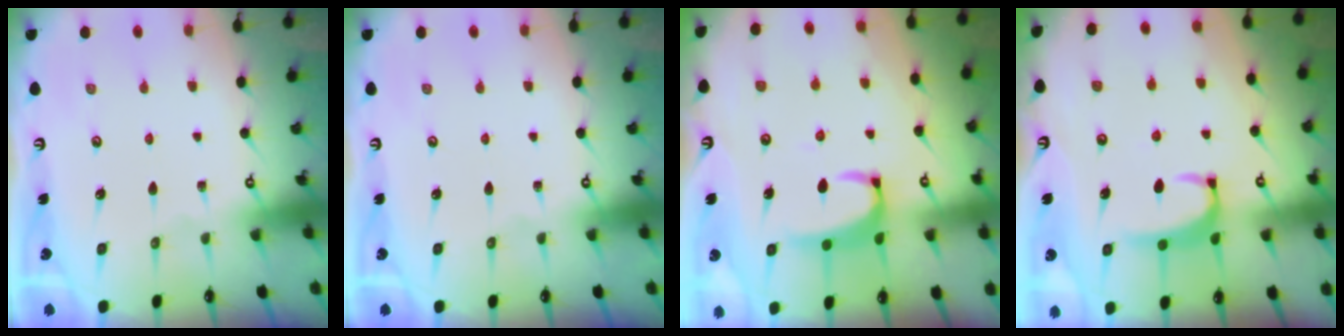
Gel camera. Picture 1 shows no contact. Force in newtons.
{"total": 0.0}
{"total": 3.6, "press": 3.5, "slide": 0.7}
{"total": 2.3, "press": 2.3, "slide": 0.6}